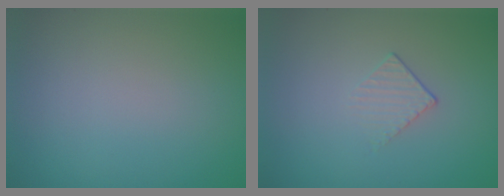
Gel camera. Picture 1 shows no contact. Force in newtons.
{"total": 1.2, "press": 0.5, "slide": 1.1}